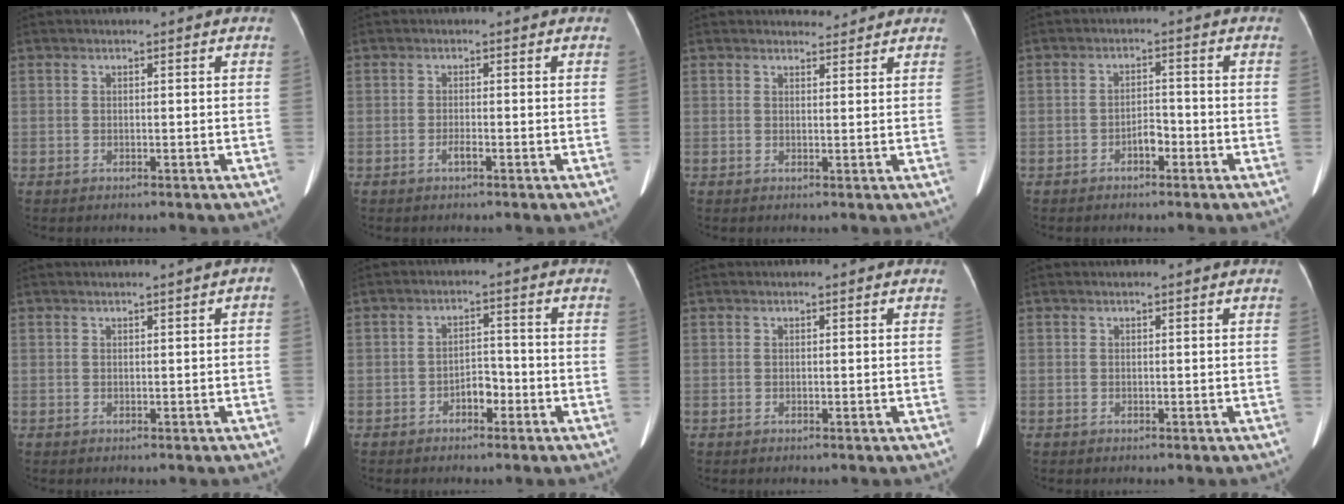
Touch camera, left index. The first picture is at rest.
{"total": 1.0, "force": [-0.8, 0.1, 0.7], "torque": [-0.018, -0.003, -0.015]}
{"total": 2.4, "force": [2.3, 0.5, 0.0], "torque": [-0.006, -0.002, 0.029]}
{"total": 2.5, "force": [-1.6, 1.1, 1.5], "torque": [-0.024, 0.003, -0.030]}
{"total": 1.1, "force": [0.3, 0.4, 1.0], "torque": [-0.008, 0.013, 0.006]}
{"total": 3.0, "force": [-1.9, 1.6, 1.8], "torque": [-0.028, 0.006, -0.035]}
{"total": 0.0}
{"total": 0.0}